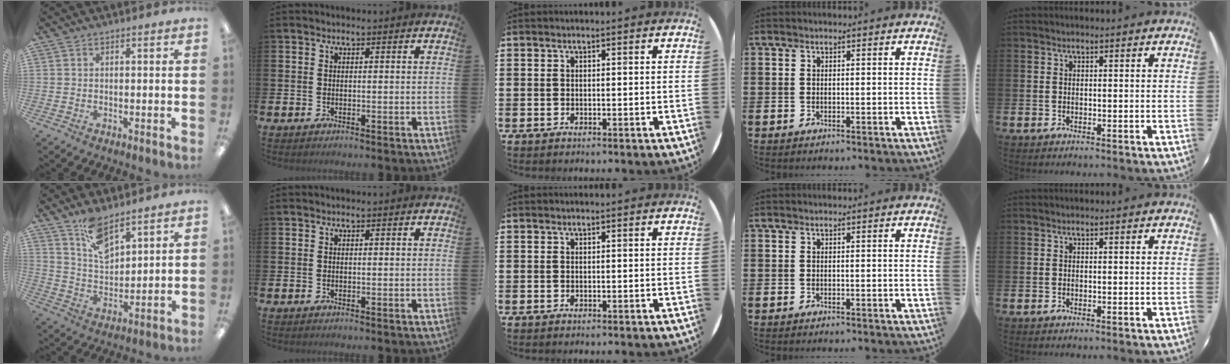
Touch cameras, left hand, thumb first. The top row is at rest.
{"thumb": {"total": 9.9, "force": [7.7, 4.1, 4.7], "torque": [-0.082, -0.043, 0.139]}}